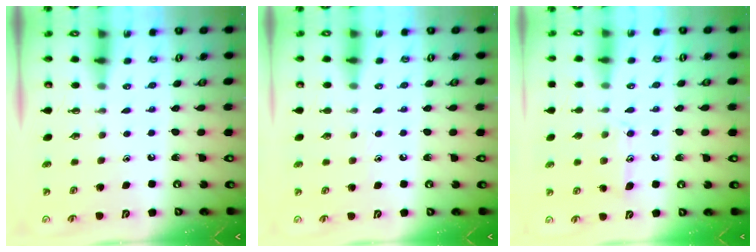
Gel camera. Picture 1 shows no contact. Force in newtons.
{"total": 4.9, "press": 4.9, "slide": 0.6}
{"total": 11.2, "press": 11.2, "slide": 0.8}